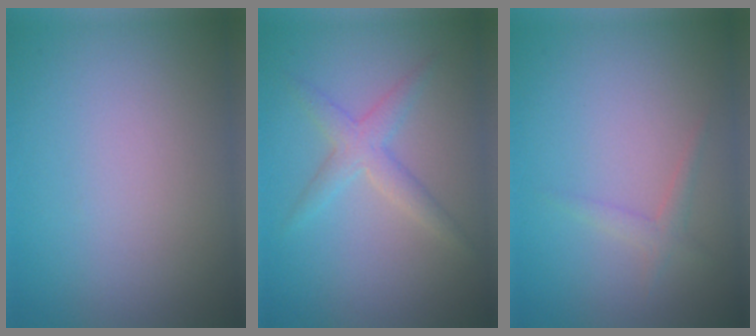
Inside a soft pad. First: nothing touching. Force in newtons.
{"total": 2.5, "press": 2.5, "slide": 0.1}
{"total": 1.2, "press": 1.1, "slide": 0.1}